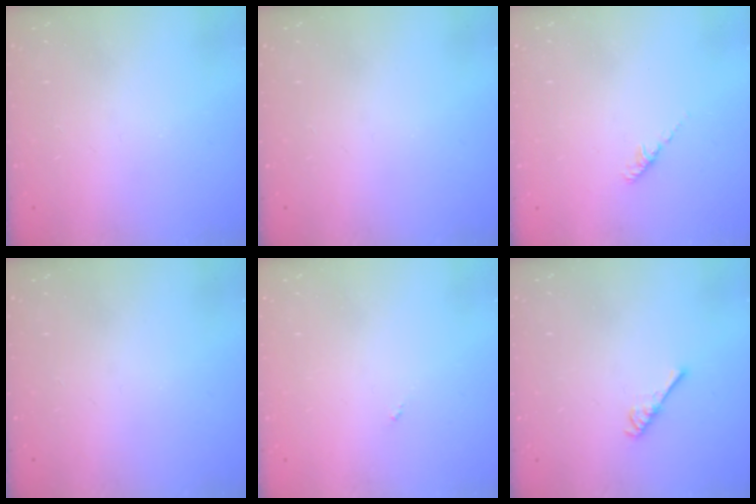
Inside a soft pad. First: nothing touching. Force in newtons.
{"total": 0.0}
{"total": 2.2, "press": 2.1, "slide": 0.6}
{"total": 0.0}
{"total": 0.0}
{"total": 3.8, "press": 3.7, "slide": 0.6}